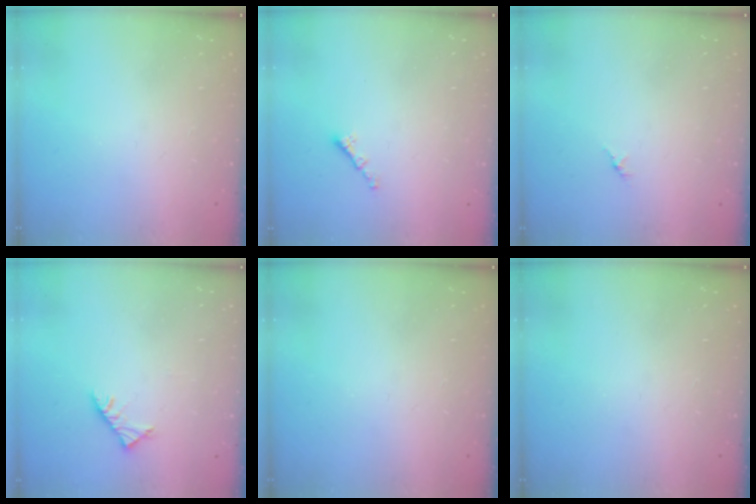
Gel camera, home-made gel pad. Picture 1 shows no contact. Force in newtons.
{"total": 1.3, "press": 1.2, "slide": 0.5}
{"total": 1.4, "press": 1.4, "slide": 0.4}
{"total": 3.4, "press": 3.3, "slide": 0.8}
{"total": 0.0}
{"total": 0.0}